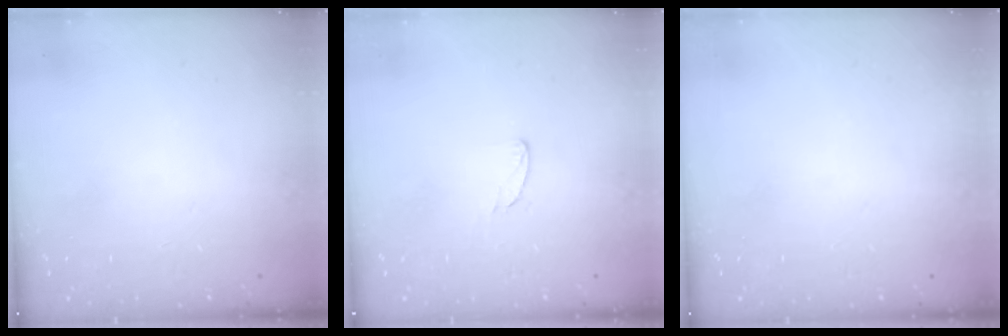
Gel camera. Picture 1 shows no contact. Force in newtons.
{"total": 5.5, "press": 5.5, "slide": 0.5}
{"total": 0.0}